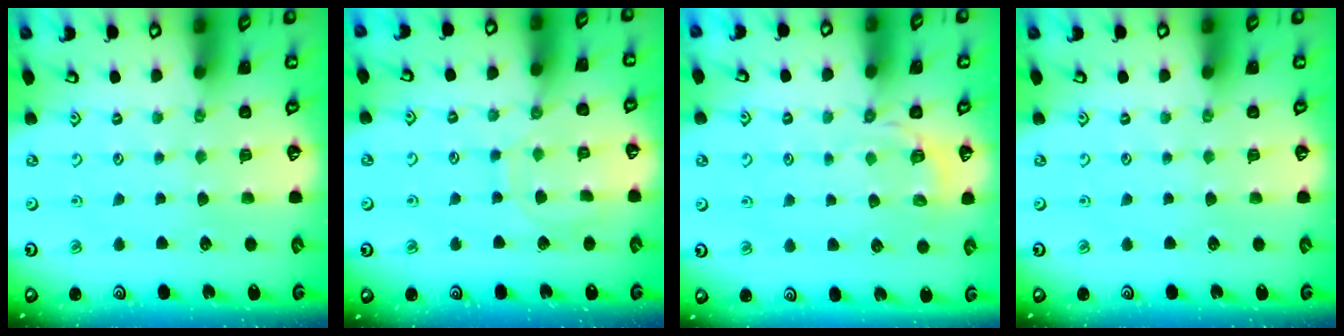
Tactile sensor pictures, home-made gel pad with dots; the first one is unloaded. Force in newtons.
{"total": 8.6, "press": 8.5, "slide": 0.9}
{"total": 3.7, "press": 3.2, "slide": 1.8}
{"total": 0.0}